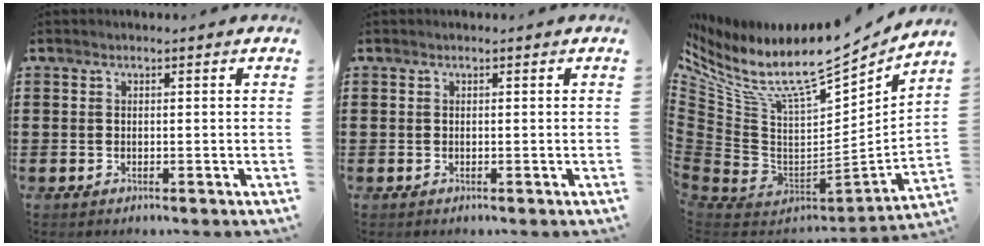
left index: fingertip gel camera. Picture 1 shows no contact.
{"total": 0.0}
{"total": 12.0, "force": [8.6, 4.1, 7.3], "torque": [-0.150, -0.069, 0.145]}